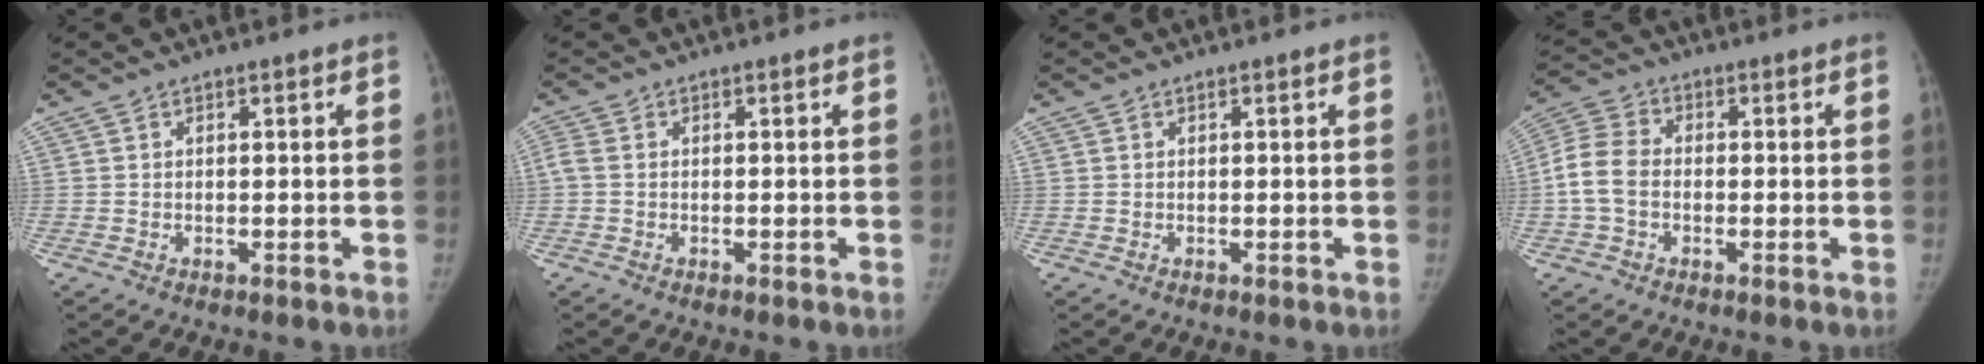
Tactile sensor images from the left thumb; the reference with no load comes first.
{"total": 1.6, "force": [-0.1, 0.9, 1.3], "torque": [-0.036, -0.002, -0.006]}
{"total": 0.0}
{"total": 7.3, "force": [-1.2, 5.3, 4.8], "torque": [-0.099, 0.018, -0.036]}